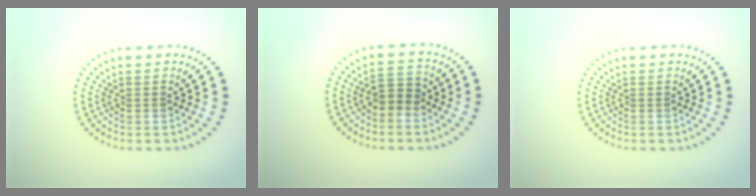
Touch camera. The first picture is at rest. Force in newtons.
{"total": 2.2, "press": 2.1, "slide": 0.7}
{"total": 0.0}